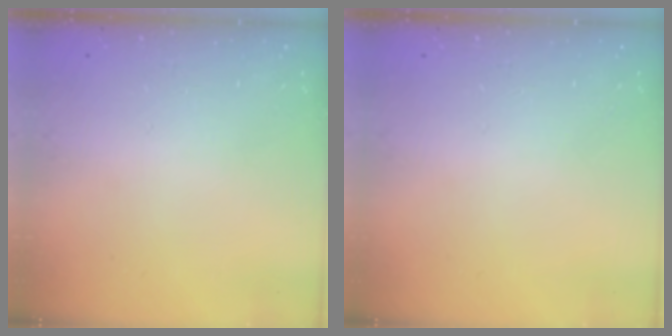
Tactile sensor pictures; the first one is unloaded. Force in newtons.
{"total": 0.0}